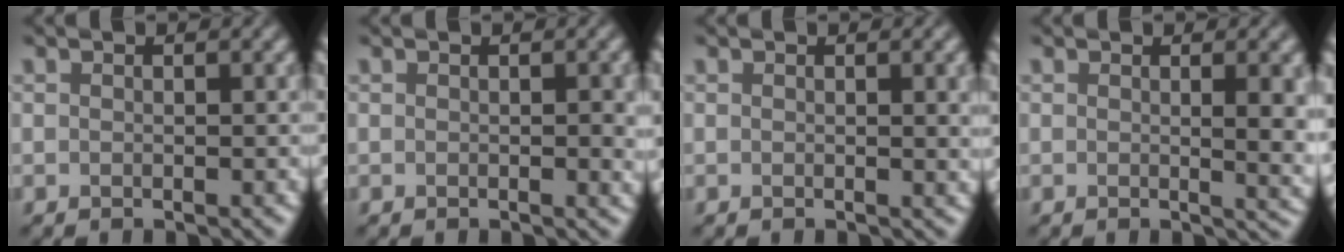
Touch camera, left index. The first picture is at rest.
{"total": 1.8, "force": [0.0, 0.3, 1.7], "torque": [-0.019, -0.003, 0.000]}
{"total": 2.5, "force": [0.5, 0.8, 2.4], "torque": [-0.020, 0.002, 0.004]}
{"total": 5.1, "force": [0.5, 1.7, 4.8], "torque": [-0.045, -0.003, 0.010]}